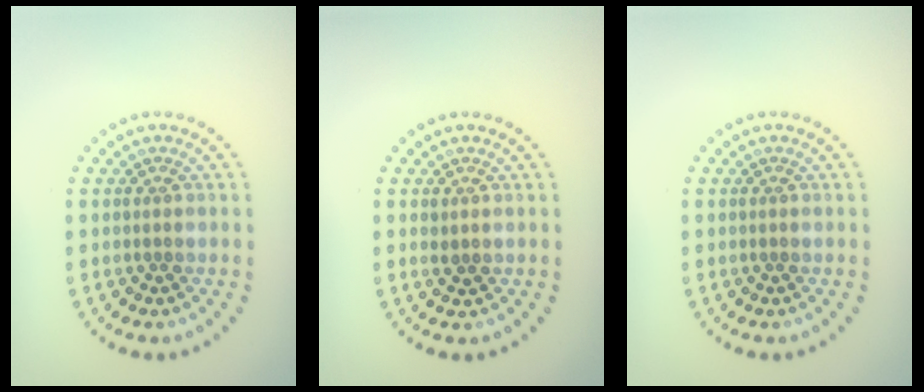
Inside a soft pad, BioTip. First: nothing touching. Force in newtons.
{"total": 0.7, "press": 0.7, "slide": 0.1}
{"total": 0.0}